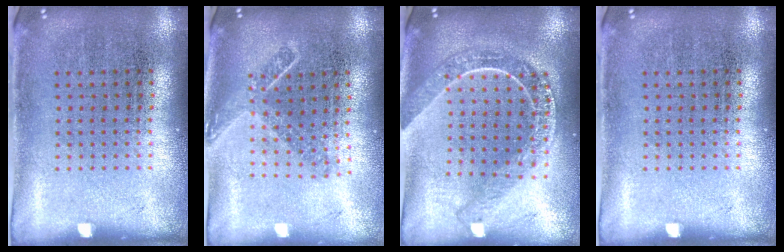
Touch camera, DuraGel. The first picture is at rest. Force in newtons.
{"total": 1.8, "press": 1.3, "slide": 1.2}
{"total": 2.2, "press": 1.9, "slide": 1.1}
{"total": 0.0}